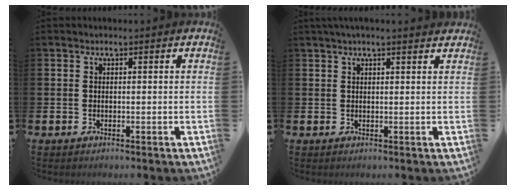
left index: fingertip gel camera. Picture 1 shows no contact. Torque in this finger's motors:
{"motor_torque": [0.95, -1.18, 0.45, 0.16]}